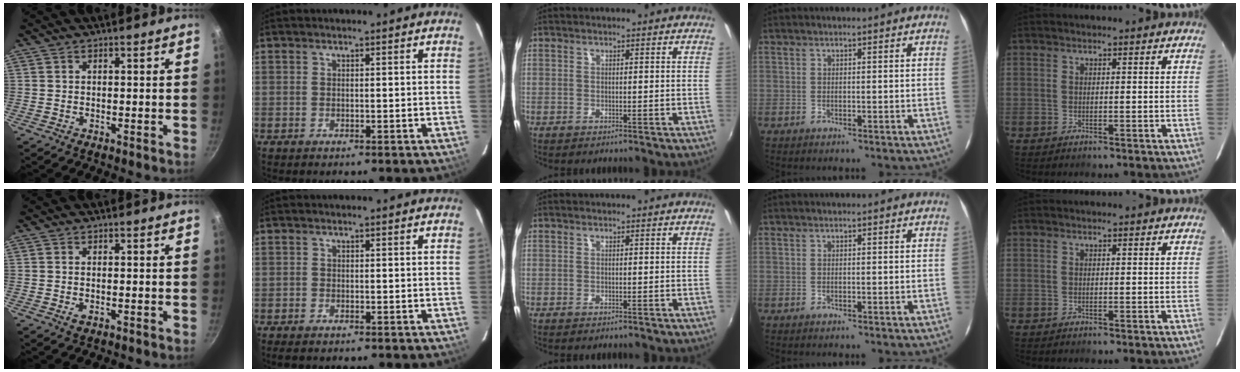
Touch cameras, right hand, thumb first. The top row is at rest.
{"thumb": {"total": 0.9, "force": [-0.2, 0.4, 0.8], "torque": [-0.016, 0.000, -0.002]}, "index": {"total": 1.4, "force": [-1.2, 0.5, 0.5], "torque": [-0.013, -0.004, -0.022]}}